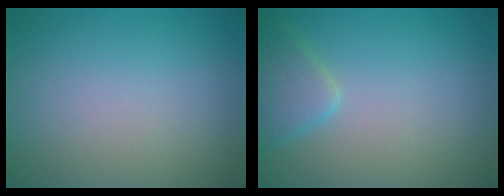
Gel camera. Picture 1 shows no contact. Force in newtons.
{"total": 2.5, "press": 2.5, "slide": 0.2}